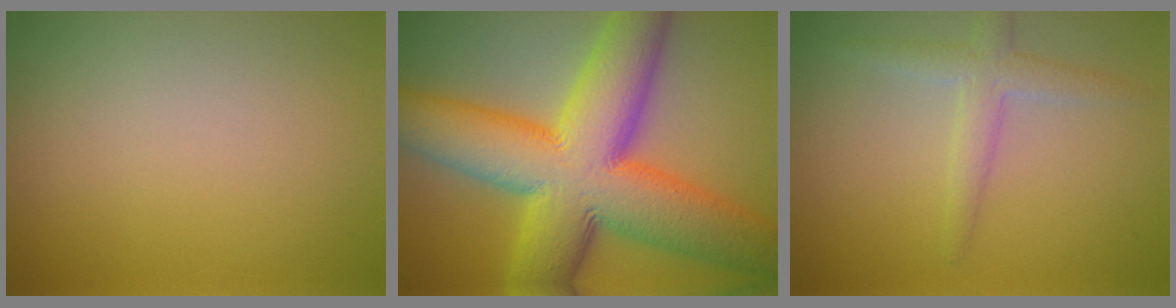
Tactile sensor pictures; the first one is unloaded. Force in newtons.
{"total": 16.0, "press": 16.0, "slide": 0.3}
{"total": 2.6, "press": 2.5, "slide": 0.1}